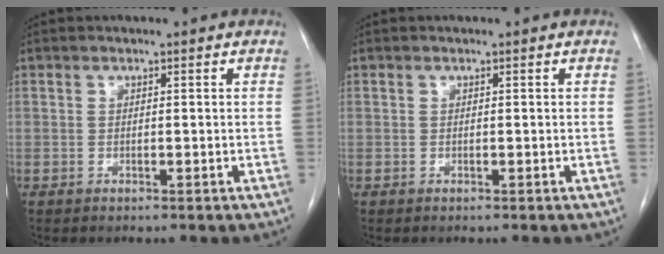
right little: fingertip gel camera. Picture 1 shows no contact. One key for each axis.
{"total": 0.0}